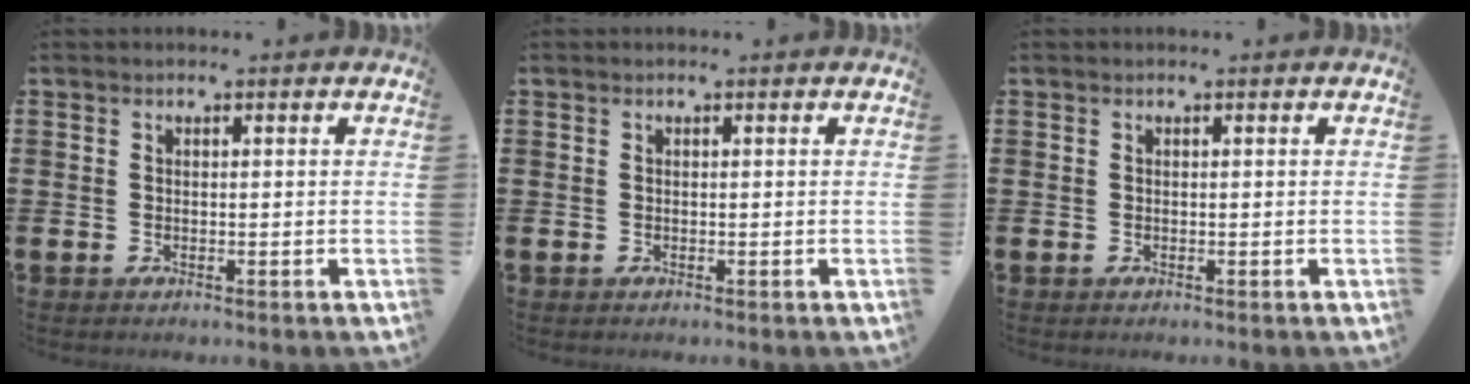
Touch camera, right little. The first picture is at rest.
{"total": 0.0}
{"total": 0.0}